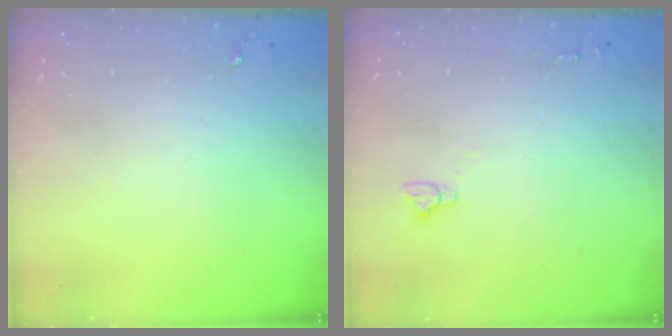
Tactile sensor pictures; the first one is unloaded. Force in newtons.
{"total": 3.6, "press": 3.6, "slide": 0.3}